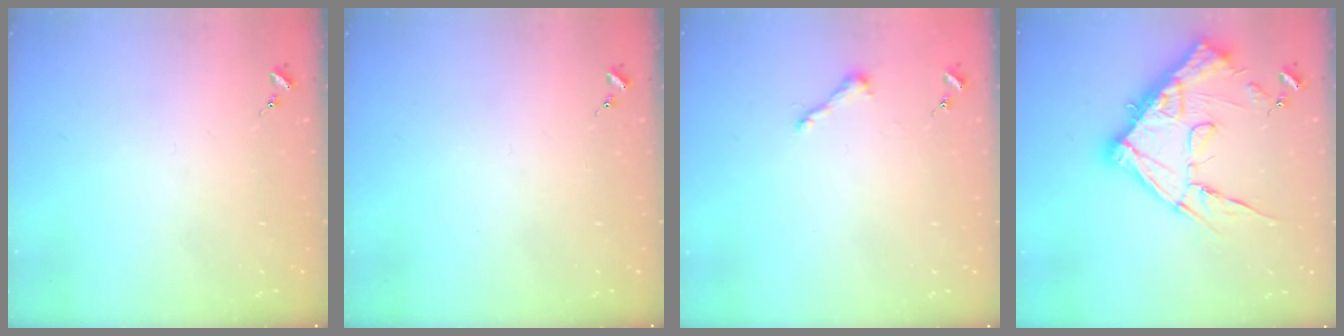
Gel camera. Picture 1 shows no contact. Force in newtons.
{"total": 0.0}
{"total": 3.9, "press": 3.9, "slide": 0.3}
{"total": 19.4, "press": 19.4, "slide": 1.0}